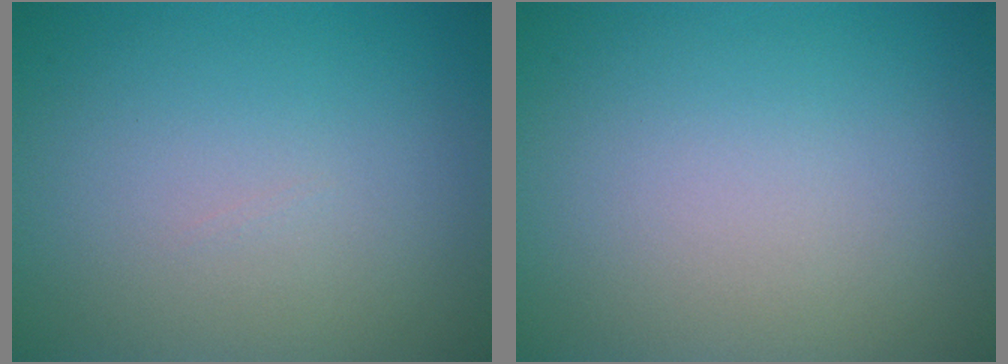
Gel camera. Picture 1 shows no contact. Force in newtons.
{"total": 0.0}